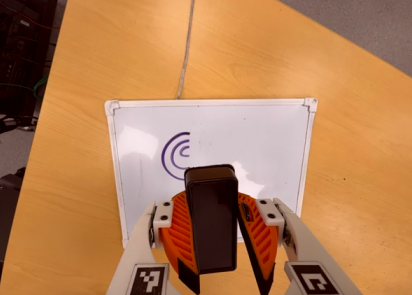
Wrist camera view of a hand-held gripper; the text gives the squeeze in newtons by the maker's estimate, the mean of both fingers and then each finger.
{"total": 8.4, "left": 9.5, "right": 7.2}